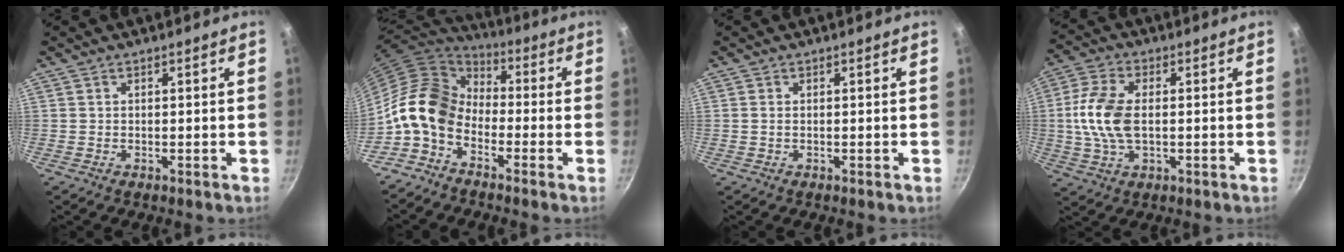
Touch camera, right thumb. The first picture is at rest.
{"total": 12.7, "force": [-3.9, 8.8, 8.4], "torque": [-0.131, 0.051, -0.103]}
{"total": 0.6, "force": [0.0, 0.4, 0.5], "torque": [-0.010, 0.002, -0.001]}
{"total": 11.1, "force": [0.1, 6.3, 9.1], "torque": [-0.183, 0.014, -0.007]}